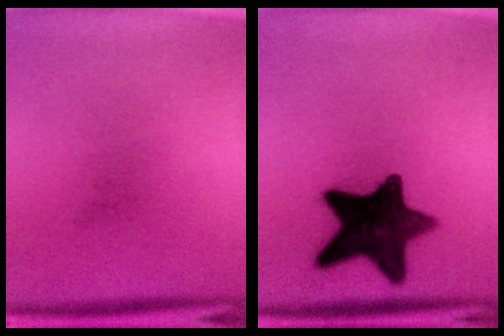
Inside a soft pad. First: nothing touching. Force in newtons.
{"total": 15.0}